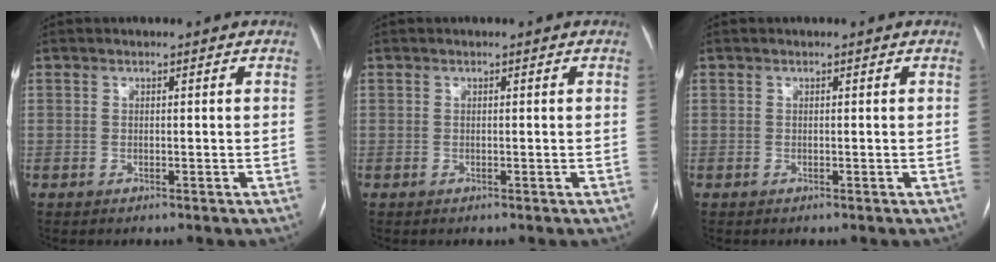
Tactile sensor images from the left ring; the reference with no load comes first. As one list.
[{"total": 0.0}, {"total": 0.0}]